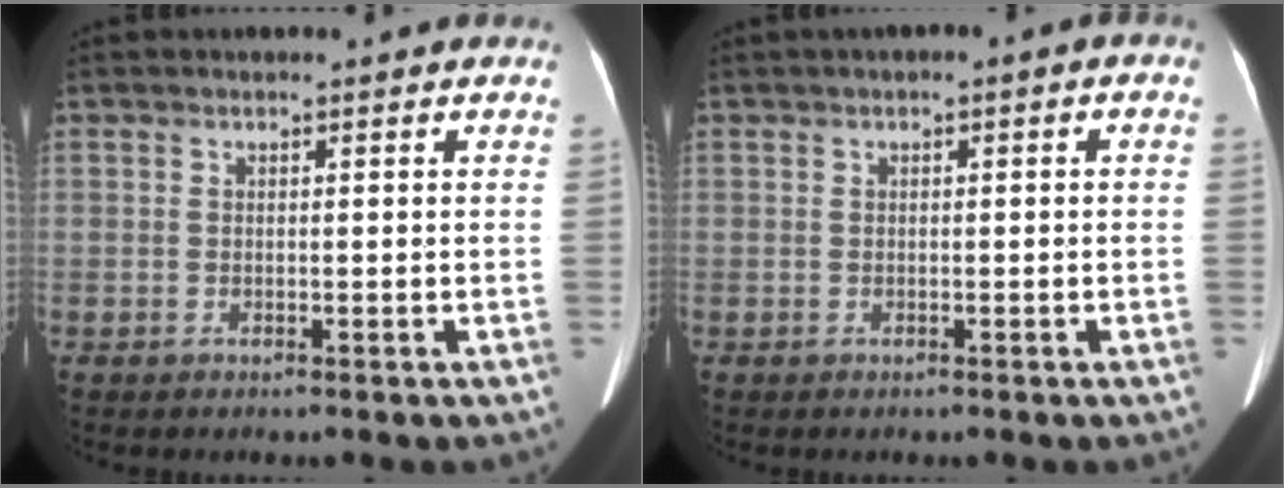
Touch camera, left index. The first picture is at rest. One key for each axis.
{"total": 1.2, "fx": 0.0, "fy": 0.6, "fz": 1.0, "tx": -0.013, "ty": 0.014, "tz": -0.003}